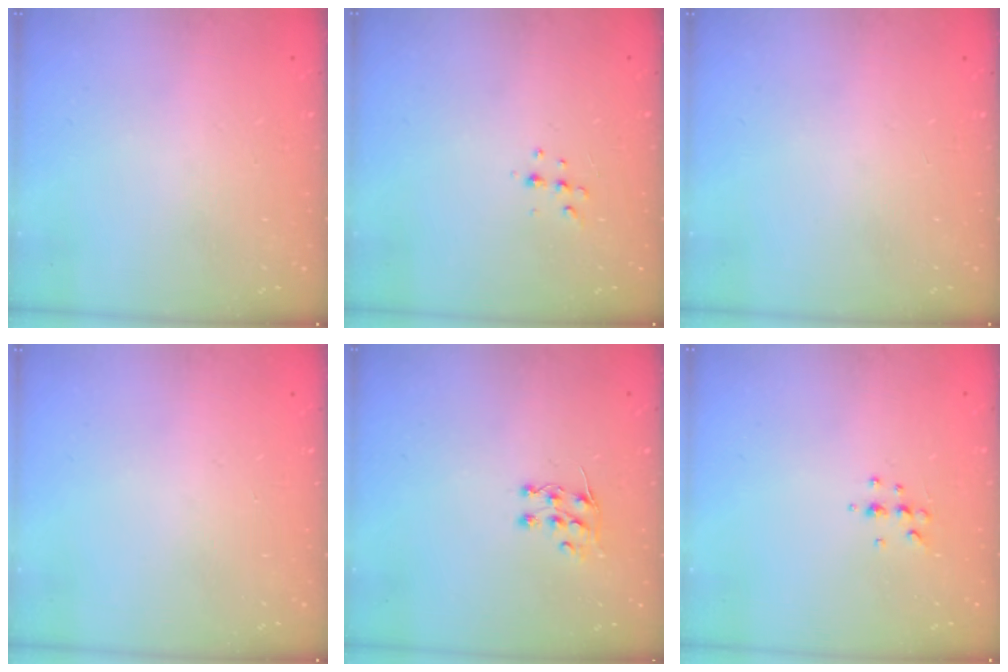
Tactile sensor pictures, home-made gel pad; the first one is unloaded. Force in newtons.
{"total": 5.6, "press": 5.6, "slide": 0.7}
{"total": 0.0}
{"total": 0.0}
{"total": 5.9, "press": 5.9, "slide": 0.5}
{"total": 5.1, "press": 4.9, "slide": 1.4}